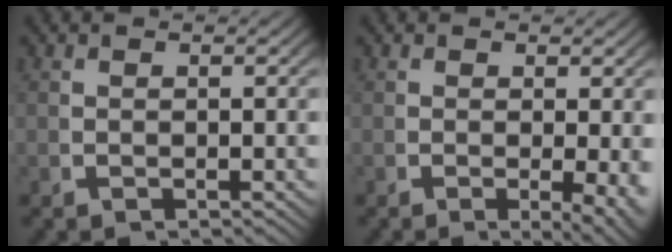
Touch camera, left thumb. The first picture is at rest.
{"total": 3.3, "force": [-0.7, 1.1, 3.0], "torque": [-0.044, -0.018, -0.005]}